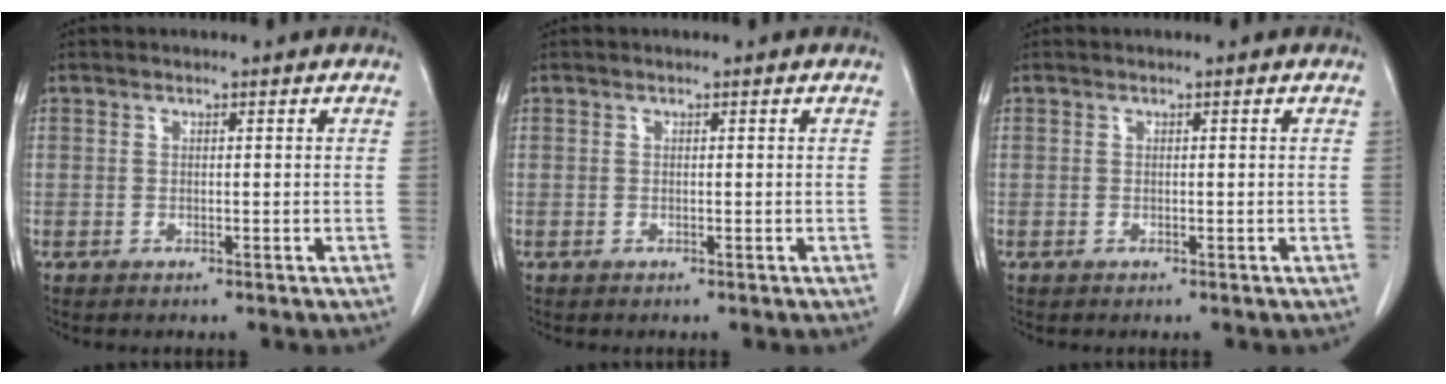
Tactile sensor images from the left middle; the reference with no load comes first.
{"total": 0.0}
{"total": 0.0}